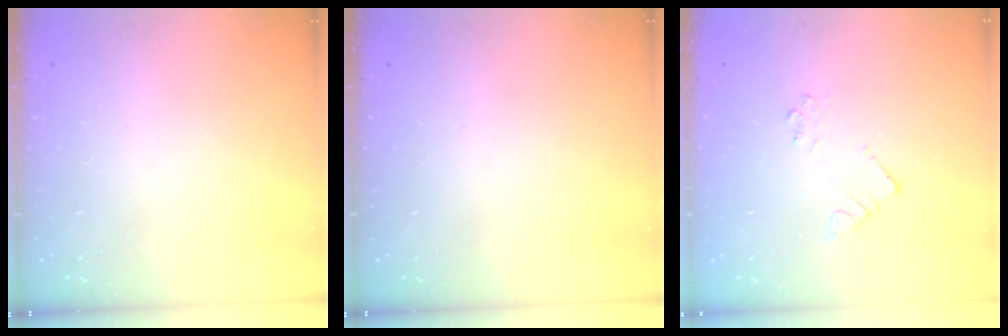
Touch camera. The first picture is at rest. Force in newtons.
{"total": 0.0}
{"total": 2.5, "press": 2.5, "slide": 0.2}